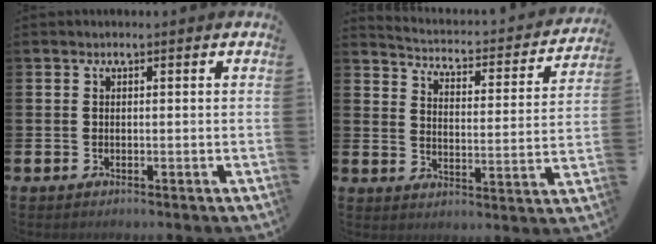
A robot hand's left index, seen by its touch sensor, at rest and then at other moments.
{"total": 3.1, "force": [2.9, 0.8, 0.6], "torque": [-0.031, -0.037, 0.037]}